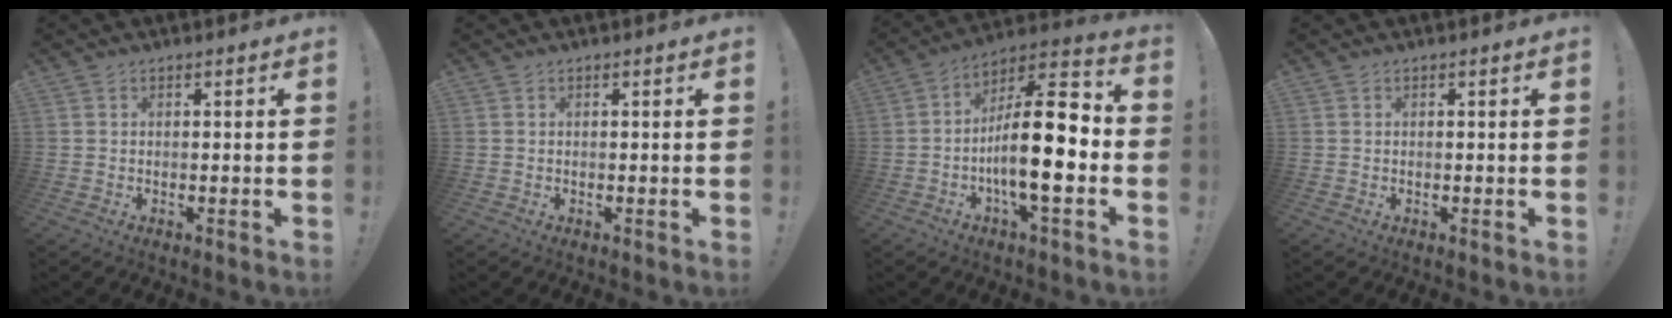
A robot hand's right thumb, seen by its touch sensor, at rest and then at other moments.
{"total": 0.0}
{"total": 19.6, "force": [-3.8, 6.4, 18.1], "torque": [-0.310, 0.019, -0.059]}
{"total": 0.0}